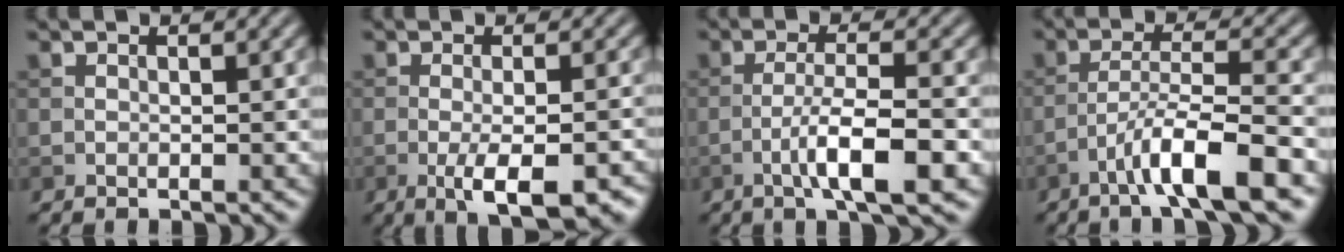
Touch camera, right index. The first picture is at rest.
{"total": 5.8, "force": [-2.4, 1.6, 5.1], "torque": [-0.085, -0.006, -0.033]}
{"total": 5.7, "force": [-2.2, 1.1, 5.1], "torque": [-0.089, 0.006, -0.039]}
{"total": 6.7, "force": [-3.9, 0.8, 5.3], "torque": [-0.088, 0.011, -0.070]}